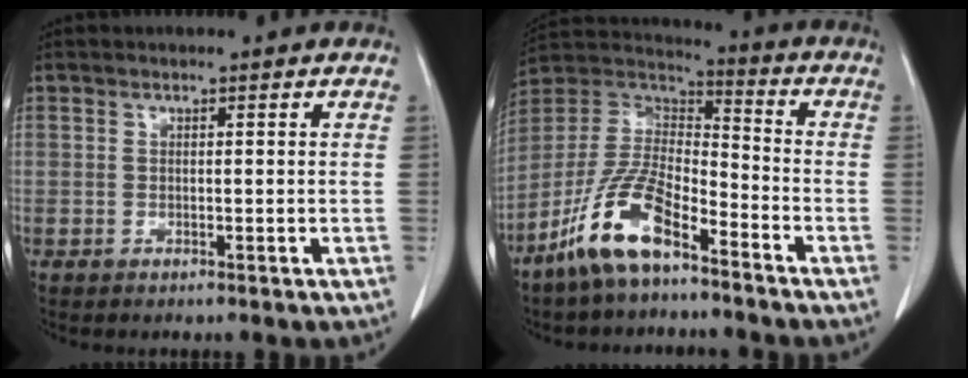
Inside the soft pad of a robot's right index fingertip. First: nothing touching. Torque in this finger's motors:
{"motor_torque": [0.53, -0.31, 0.21, 0.05]}